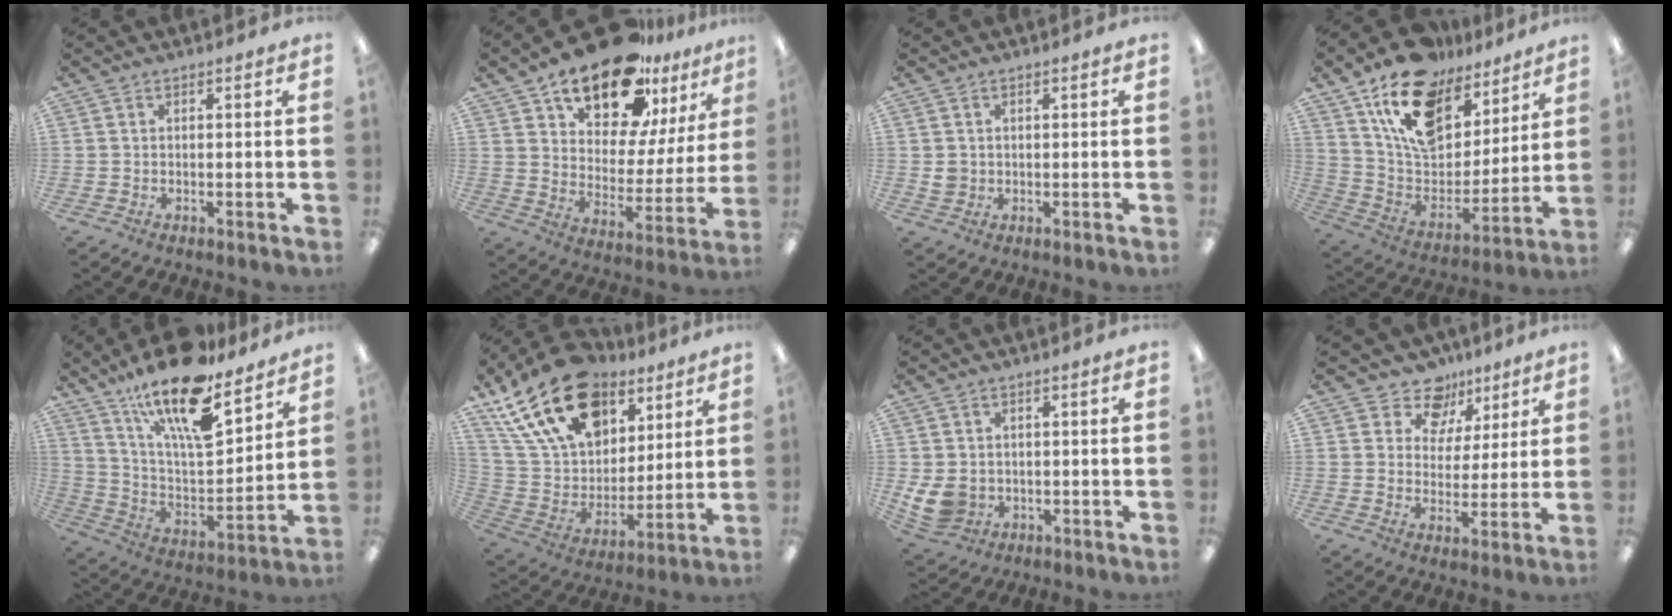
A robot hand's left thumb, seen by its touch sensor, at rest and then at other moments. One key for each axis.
{"total": 20.0, "fx": 15.1, "fy": 8.7, "fz": 9.7, "tx": -0.163, "ty": -0.095, "tz": 0.263}
{"total": 2.4, "fx": 0.5, "fy": 2.3, "fz": 0.7, "tx": -0.007, "ty": 0.001, "tz": 0.008}
{"total": 18.6, "fx": 12.1, "fy": 10.8, "fz": 9.1, "tx": -0.161, "ty": -0.066, "tz": 0.218}
{"total": 21.0, "fx": 15.3, "fy": 6.5, "fz": 12.8, "tx": -0.221, "ty": -0.098, "tz": 0.261}
{"total": 23.9, "fx": 14.0, "fy": 14.6, "fz": 12.7, "tx": -0.237, "ty": -0.062, "tz": 0.256}
{"total": 6.7, "fx": -0.4, "fy": 5.7, "fz": 3.5, "tx": -0.075, "ty": 0.002, "tz": -0.006}
{"total": 10.0, "fx": 6.7, "fy": 7.1, "fz": 2.3, "tx": -0.038, "ty": -0.044, "tz": 0.124}